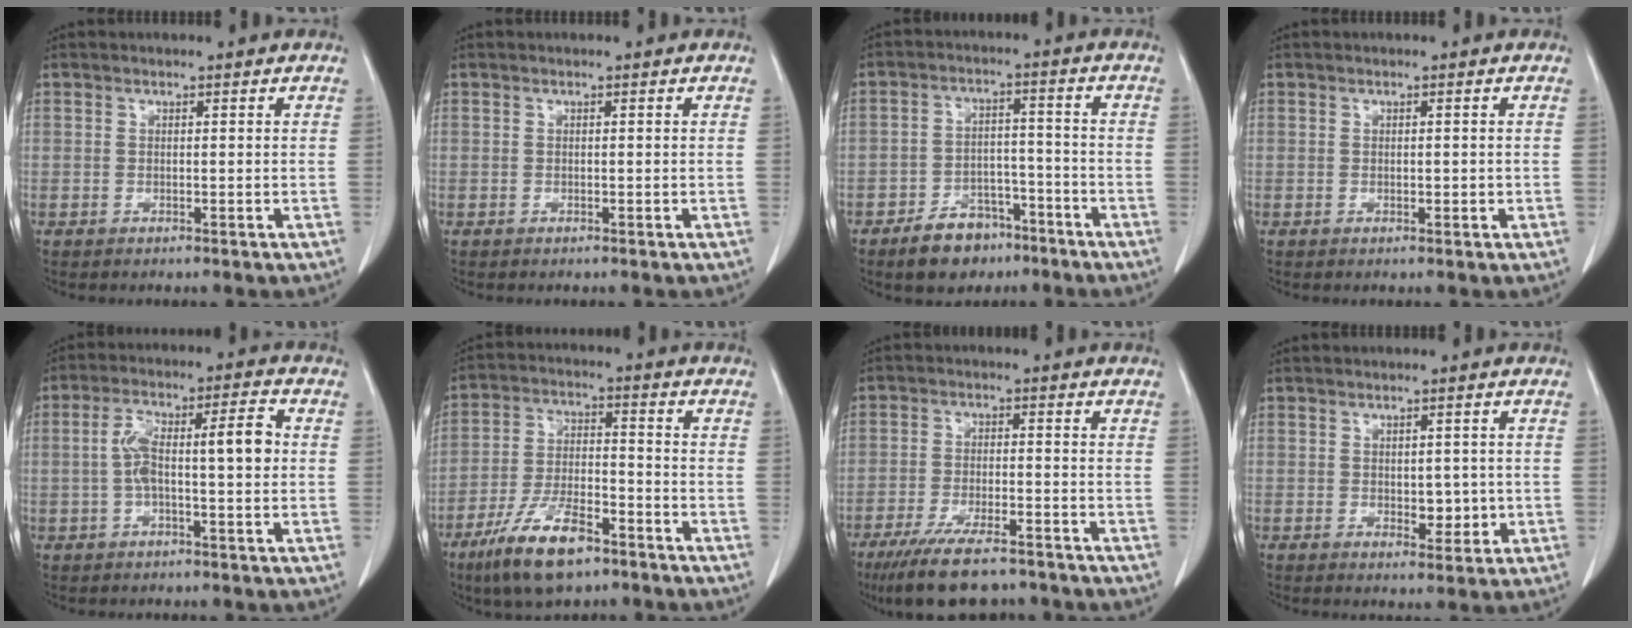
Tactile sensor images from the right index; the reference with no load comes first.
{"total": 0.0}
{"total": 8.6, "force": [-5.8, 5.2, 3.7], "torque": [-0.068, 0.017, -0.090]}
{"total": 1.6, "force": [-0.1, 0.9, 1.2], "torque": [-0.026, 0.001, 0.002]}
{"total": 10.1, "force": [0.1, 2.6, 9.8], "torque": [-0.180, 0.039, 0.002]}
{"total": 12.7, "force": [-8.1, 4.1, 8.8], "torque": [-0.175, -0.009, -0.144]}
{"total": 12.5, "force": [-9.4, 3.4, 7.5], "torque": [-0.134, -0.023, -0.154]}
{"total": 4.8, "force": [-0.5, 2.8, 3.8], "torque": [-0.051, 0.004, 0.005]}